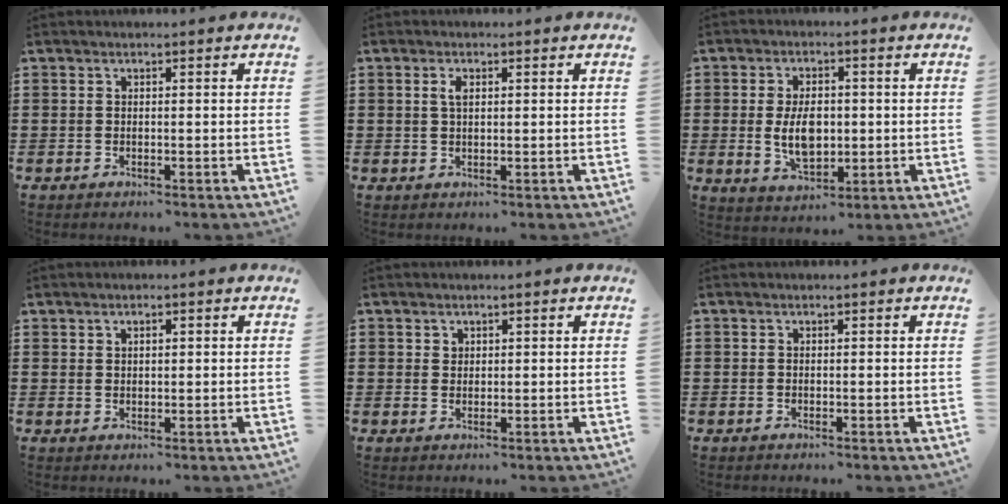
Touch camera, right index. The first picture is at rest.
{"total": 1.9, "force": [0.6, 0.8, 1.7], "torque": [-0.036, 0.005, 0.009]}
{"total": 7.0, "force": [-0.1, 3.9, 5.8], "torque": [-0.107, -0.003, -0.006]}
{"total": 1.1, "force": [0.6, 0.6, 0.7], "torque": [-0.014, 0.006, 0.011]}
{"total": 1.2, "force": [0.8, 0.9, 0.1], "torque": [-0.004, 0.002, 0.016]}
{"total": 0.0}